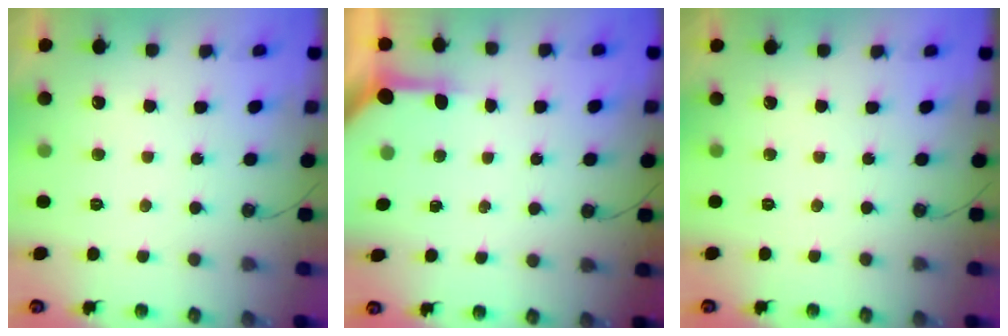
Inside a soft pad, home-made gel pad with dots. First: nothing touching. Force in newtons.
{"total": 3.5, "press": 3.5, "slide": 0.5}
{"total": 0.0}